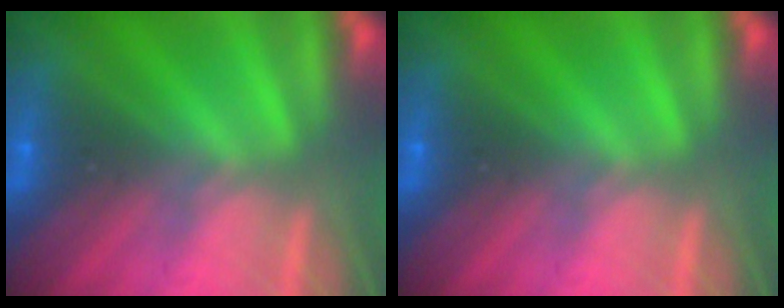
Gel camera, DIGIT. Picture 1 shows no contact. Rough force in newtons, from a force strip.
{"total": 0.0}